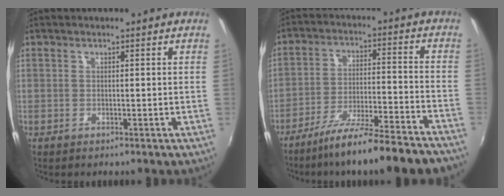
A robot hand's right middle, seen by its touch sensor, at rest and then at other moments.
{"total": 18.7, "force": [-16.2, 0.5, 9.4], "torque": [-0.166, -0.039, -0.241]}